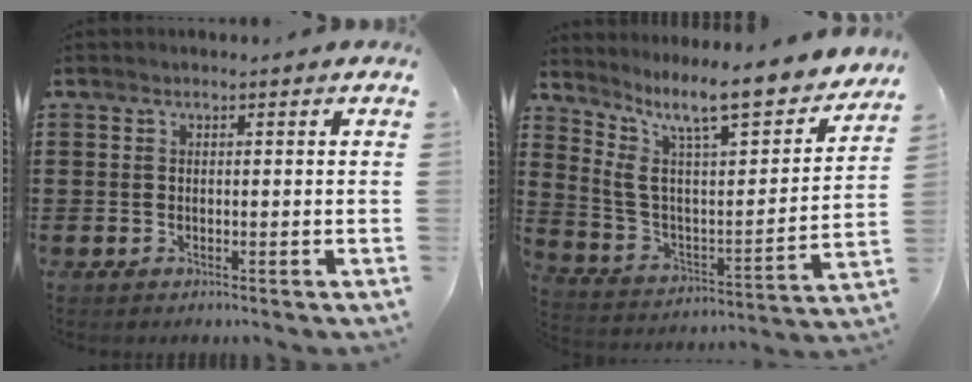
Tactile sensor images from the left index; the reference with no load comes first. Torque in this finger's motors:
{"motor_torque": [1.10, -1.04, 0.62, 0.21]}